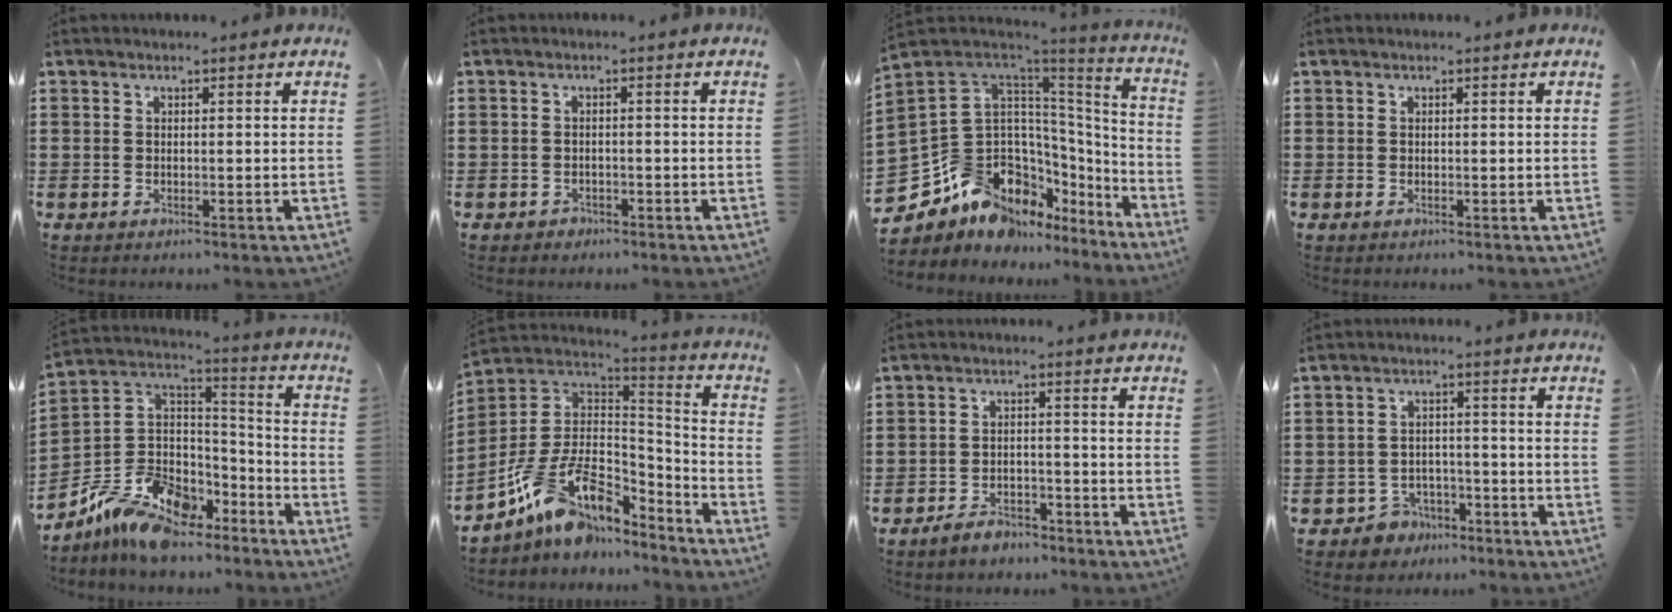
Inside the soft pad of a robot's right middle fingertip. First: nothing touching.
{"total": 1.2, "force": [-1.0, 0.6, 0.0], "torque": [-0.004, 0.002, -0.023]}
{"total": 13.4, "force": [-7.7, 9.5, 5.3], "torque": [-0.163, -0.019, -0.130]}
{"total": 0.0}
{"total": 10.6, "force": [-8.9, 4.9, 2.9], "torque": [-0.078, 0.015, -0.176]}
{"total": 10.8, "force": [-6.3, 5.8, 6.5], "torque": [-0.154, 0.004, -0.123]}
{"total": 3.3, "force": [-3.2, 0.9, 0.5], "torque": [-0.011, 0.008, -0.064]}
{"total": 3.8, "force": [-3.2, 1.9, 0.5], "torque": [-0.026, 0.006, -0.069]}